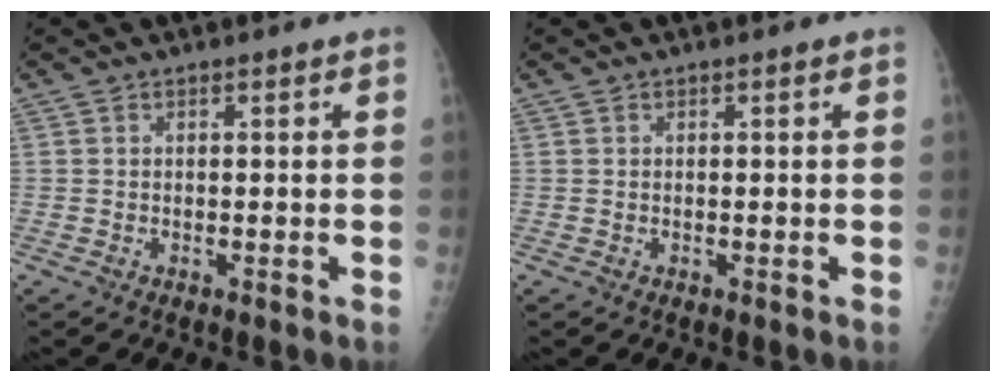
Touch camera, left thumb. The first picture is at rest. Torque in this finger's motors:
{"motor_torque": [0.01, 0.01, 0.01, -0.04, 0.00]}